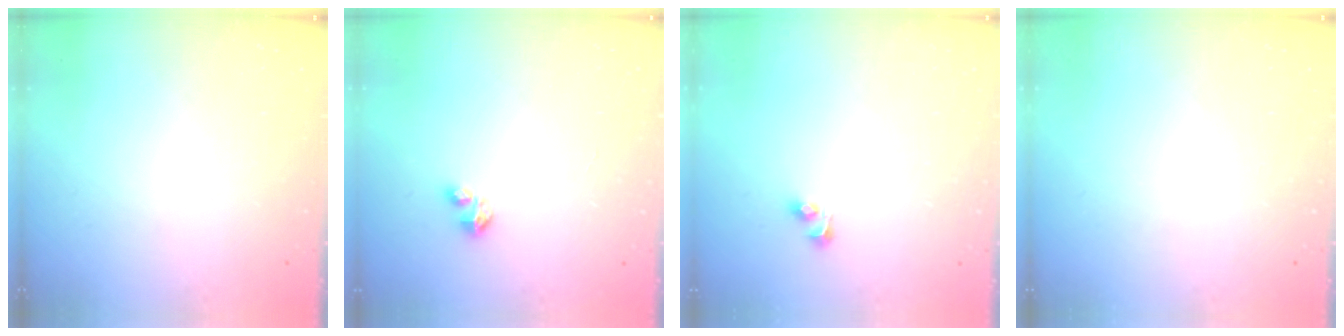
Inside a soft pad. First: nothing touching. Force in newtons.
{"total": 2.1, "press": 2.1, "slide": 0.2}
{"total": 2.7, "press": 2.4, "slide": 1.1}
{"total": 0.0}